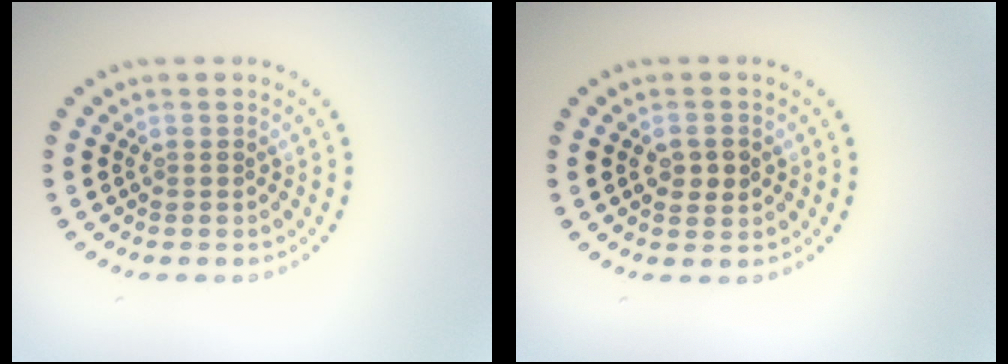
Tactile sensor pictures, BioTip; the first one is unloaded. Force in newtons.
{"total": 1.9, "press": 1.9, "slide": 0.1}